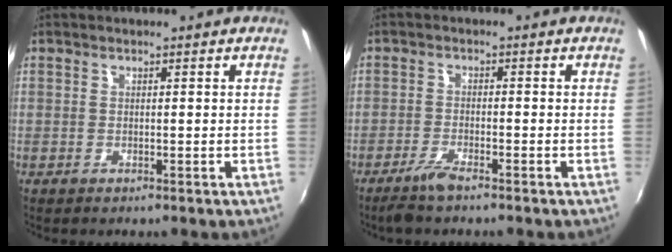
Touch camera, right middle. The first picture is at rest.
{"total": 3.9, "force": [-3.1, 0.5, 2.3], "torque": [-0.064, -0.006, -0.063]}